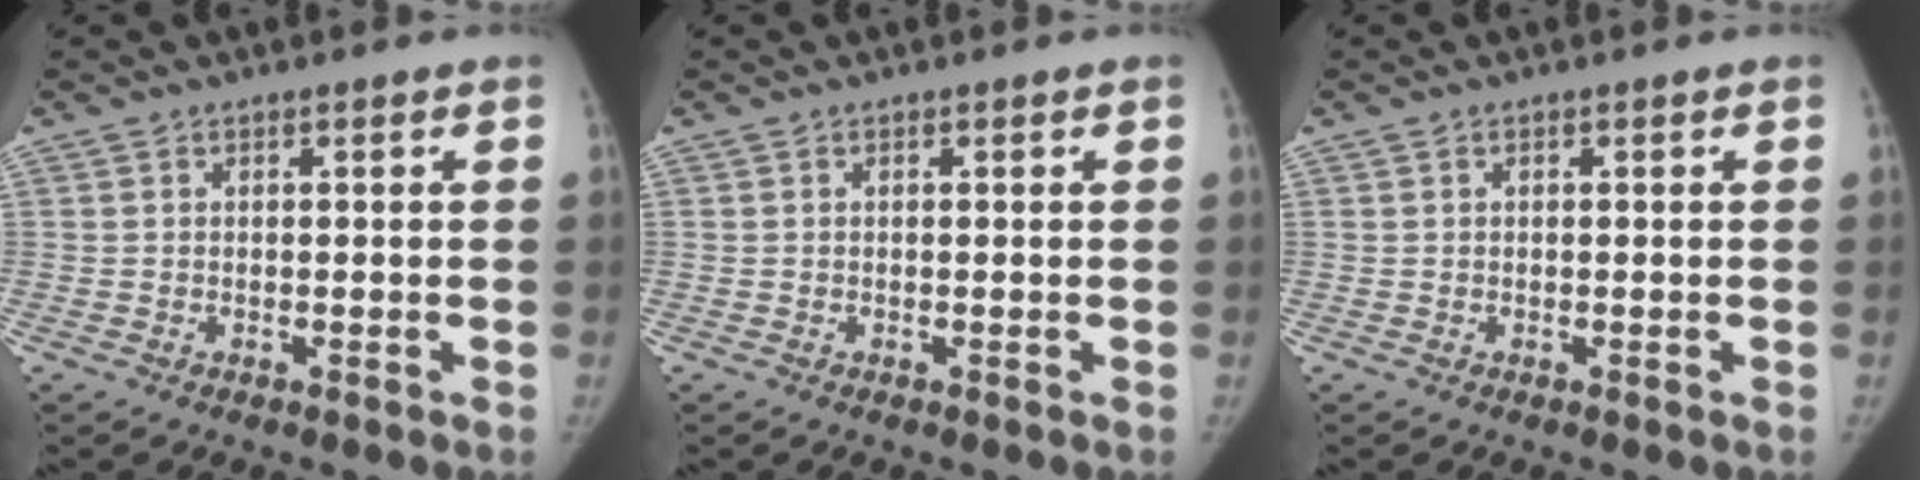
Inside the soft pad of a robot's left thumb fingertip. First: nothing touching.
{"total": 0.0}
{"total": 0.0}